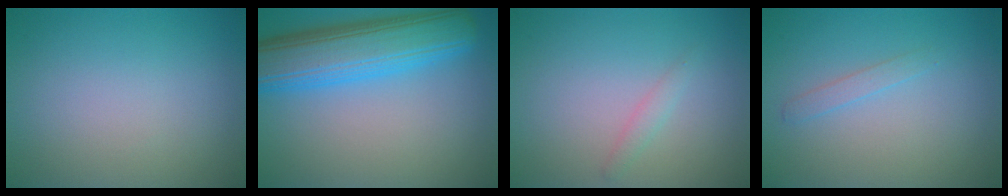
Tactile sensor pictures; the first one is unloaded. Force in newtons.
{"total": 8.9, "press": 8.9, "slide": 0.1}
{"total": 0.9, "press": 0.9, "slide": 0.0}
{"total": 1.0, "press": 1.0, "slide": 0.1}